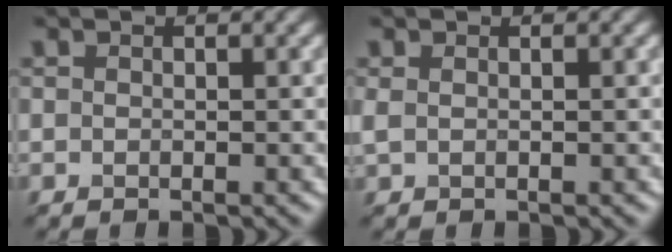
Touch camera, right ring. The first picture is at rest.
{"total": 0.6, "force": [0.2, 0.3, 0.5], "torque": [-0.016, 0.000, 0.003]}